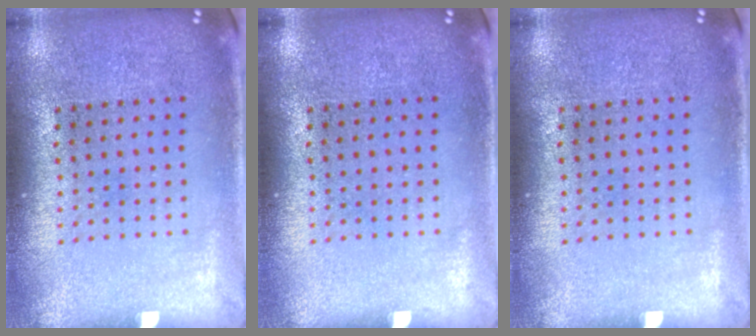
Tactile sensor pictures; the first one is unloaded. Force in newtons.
{"total": 0.0}
{"total": 0.0}